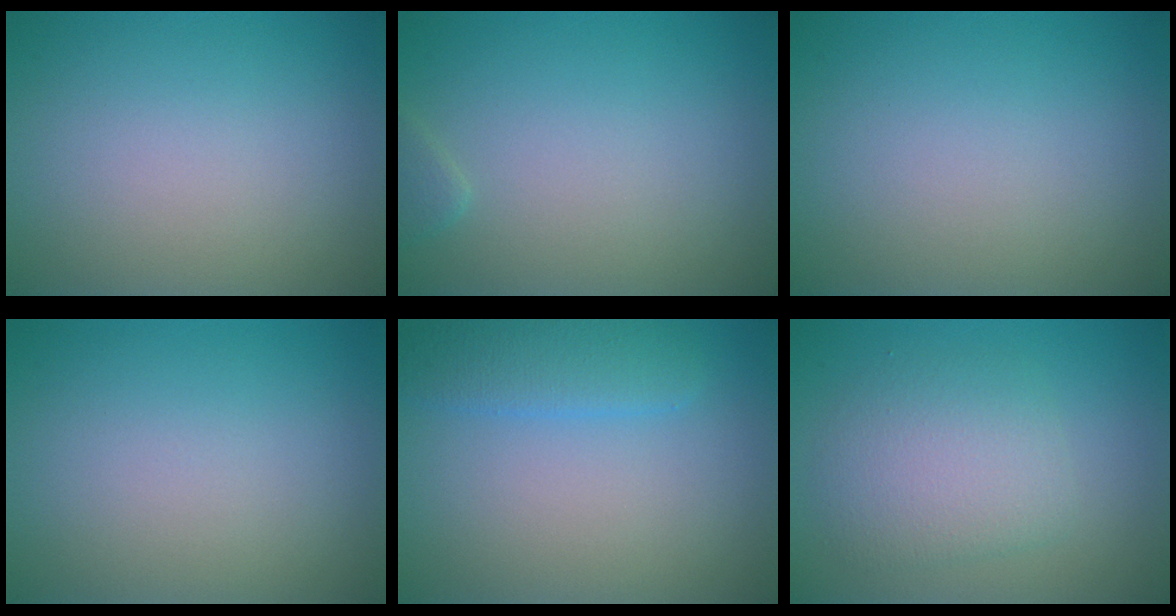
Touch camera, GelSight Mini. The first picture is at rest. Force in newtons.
{"total": 0.6, "press": 0.6, "slide": 0.1}
{"total": 0.0}
{"total": 0.0}
{"total": 2.8, "press": 2.8, "slide": 0.1}
{"total": 4.0, "press": 4.0, "slide": 0.2}